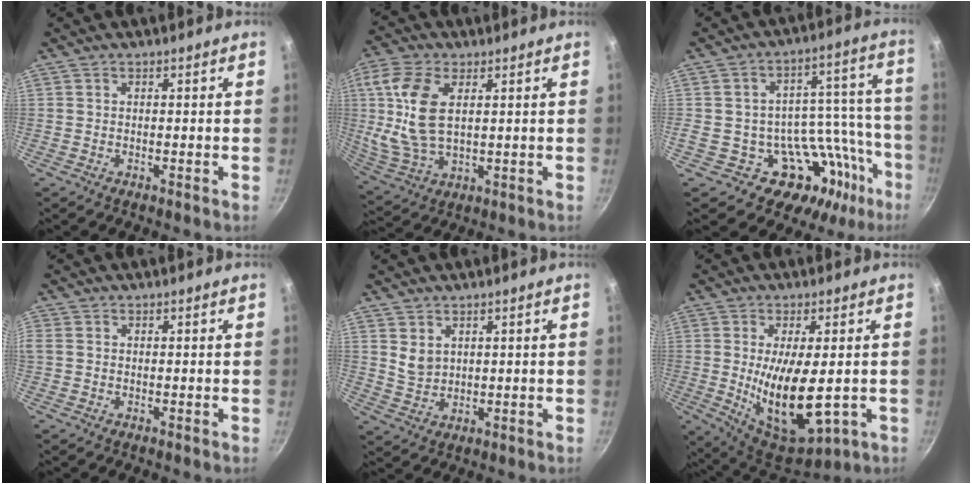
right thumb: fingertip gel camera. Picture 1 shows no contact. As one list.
[{"total": 13.7, "force": [2.9, 7.4, 11.2], "torque": [-0.227, -0.004, 0.062]}, {"total": 17.9, "force": [-10.0, 12.7, 7.7], "torque": [0.001, 0.084, -0.143]}, {"total": 1.6, "force": [0.1, 1.2, 1.0], "torque": [-0.023, 0.002, 0.002]}, {"total": 3.8, "force": [1.6, 2.9, 2.0], "torque": [-0.025, -0.011, 0.039]}, {"total": 15.6, "force": [-1.7, 6.5, 14.0], "torque": [-0.228, -0.013, -0.007]}]